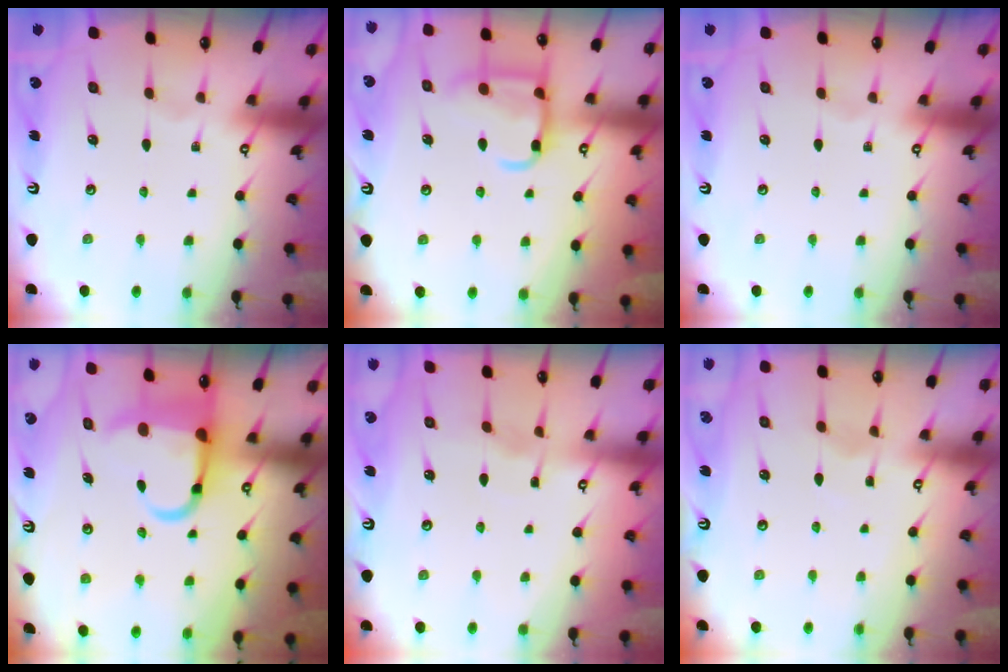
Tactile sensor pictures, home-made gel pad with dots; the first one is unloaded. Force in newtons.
{"total": 13.2, "press": 13.1, "slide": 1.4}
{"total": 0.0}
{"total": 7.9, "press": 7.7, "slide": 1.8}
{"total": 1.8, "press": 1.7, "slide": 0.3}
{"total": 4.2, "press": 4.2, "slide": 0.5}